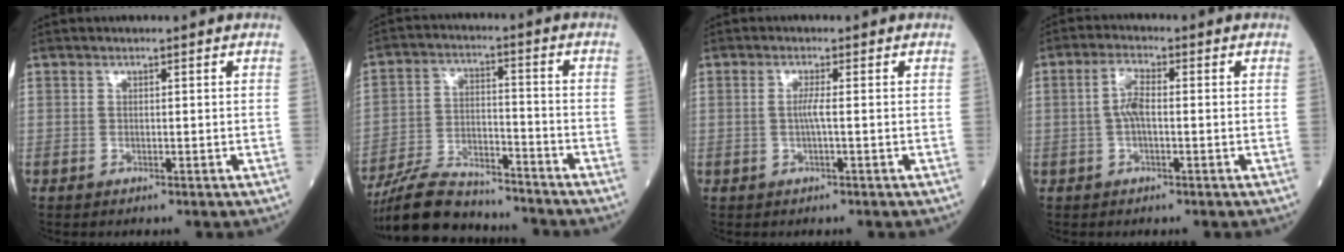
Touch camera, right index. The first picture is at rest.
{"total": 12.8, "force": [-11.9, 3.1, 3.7], "torque": [-0.066, 0.012, -0.209]}
{"total": 1.7, "force": [-0.2, -0.2, 1.7], "torque": [-0.036, 0.000, -0.005]}
{"total": 3.9, "force": [-0.1, 1.1, 3.7], "torque": [-0.081, 0.009, -0.003]}